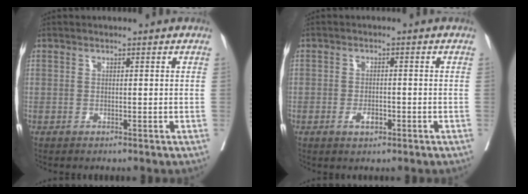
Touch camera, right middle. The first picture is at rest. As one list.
[{"total": 2.4, "force": [-1.1, 1.1, 1.8], "torque": [-0.029, 0.003, -0.017]}]